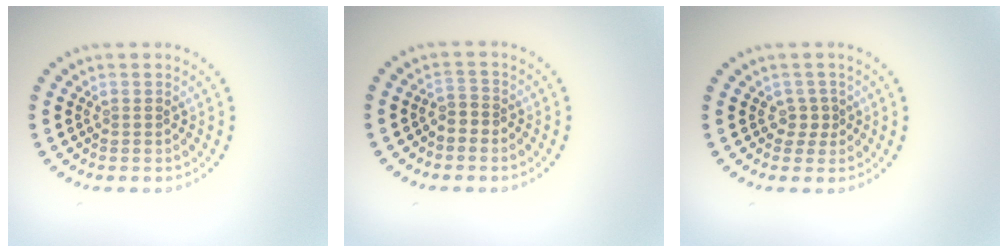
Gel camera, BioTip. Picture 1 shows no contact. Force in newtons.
{"total": 1.5, "press": 1.2, "slide": 0.9}
{"total": 1.4, "press": 0.9, "slide": 1.0}